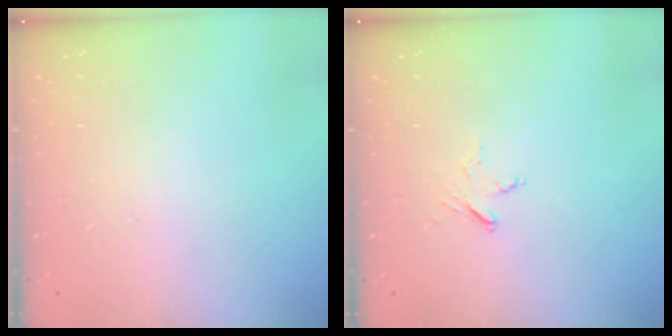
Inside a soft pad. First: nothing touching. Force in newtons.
{"total": 3.7, "press": 3.7, "slide": 0.4}